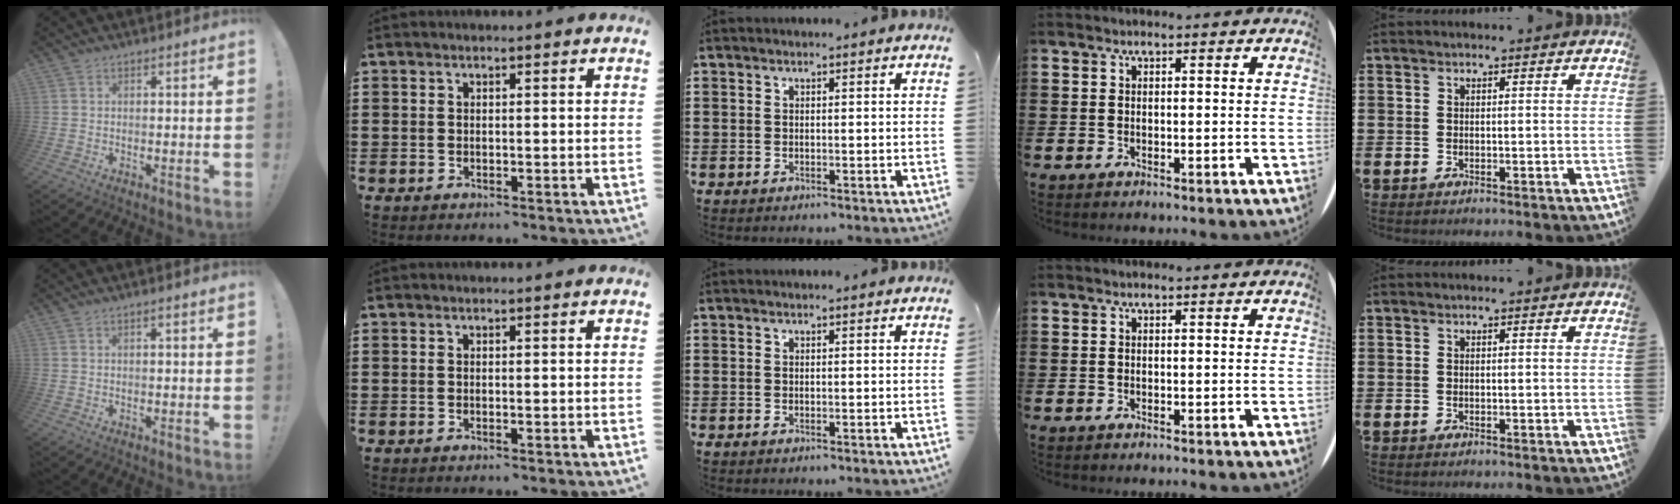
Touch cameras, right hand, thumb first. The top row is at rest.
{"thumb": {"total": 1.0, "force": [0.0, -0.1, 1.0], "torque": [-0.019, 0.000, 0.000]}}